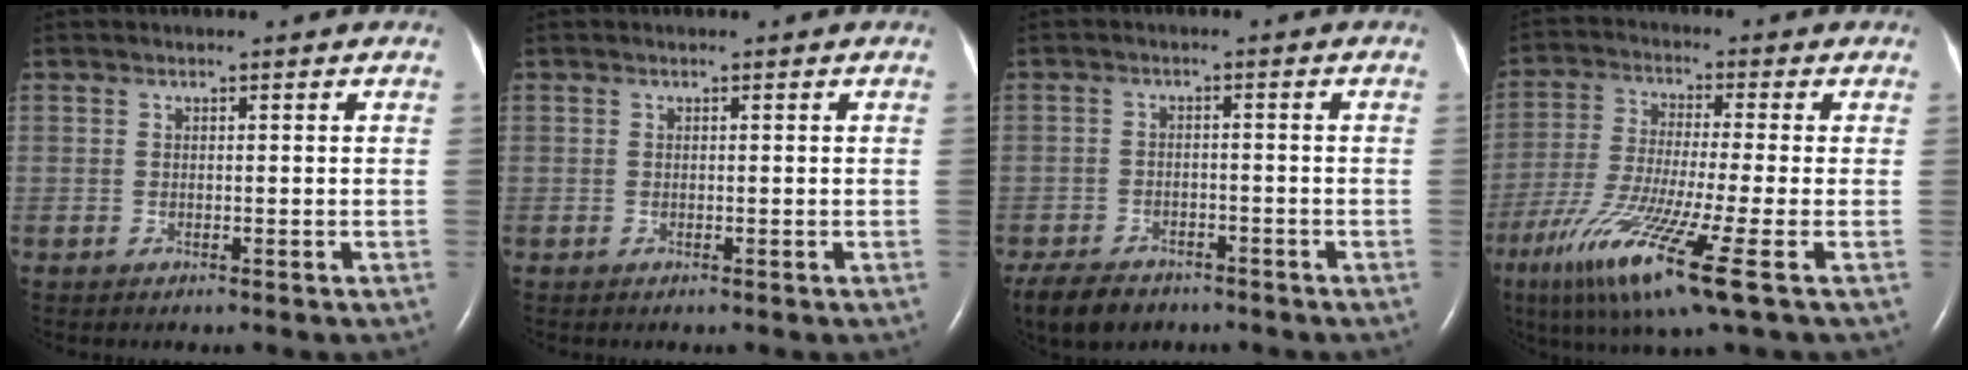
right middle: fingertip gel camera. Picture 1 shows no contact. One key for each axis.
{"total": 0.0}
{"total": 8.1, "fx": -6.1, "fy": 4.4, "fz": 3.1, "tx": -0.063, "ty": -0.007, "tz": -0.097}
{"total": 14.3, "fx": -6.9, "fy": -0.1, "fz": 12.5, "tx": -0.258, "ty": -0.044, "tz": -0.127}